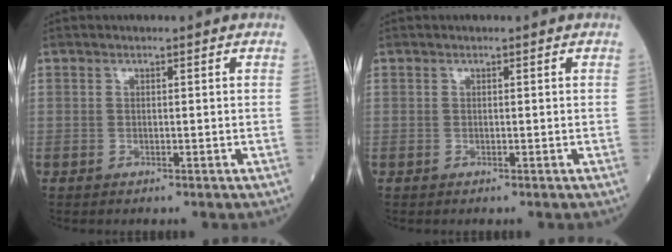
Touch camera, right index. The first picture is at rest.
{"total": 0.0}